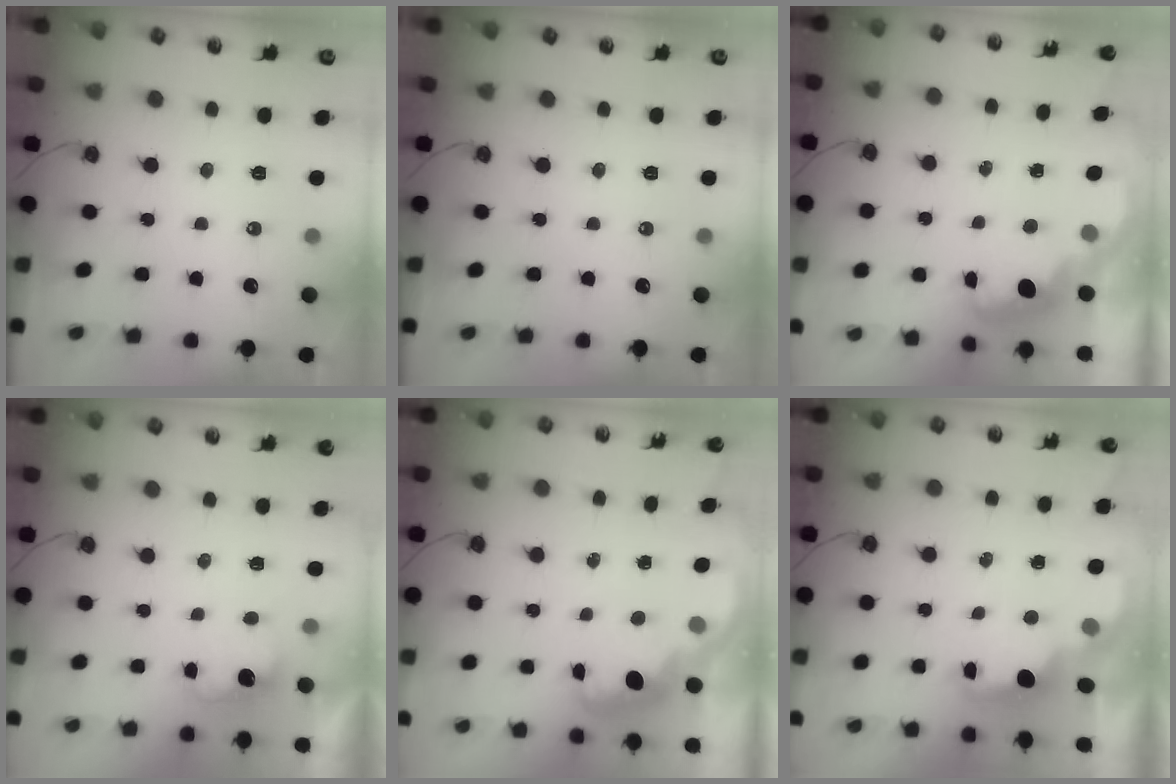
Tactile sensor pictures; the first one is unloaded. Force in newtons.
{"total": 0.0}
{"total": 2.7, "press": 2.6, "slide": 0.8}
{"total": 2.8, "press": 2.7, "slide": 0.9}
{"total": 2.6, "press": 2.6, "slide": 0.5}
{"total": 2.3, "press": 2.2, "slide": 0.7}